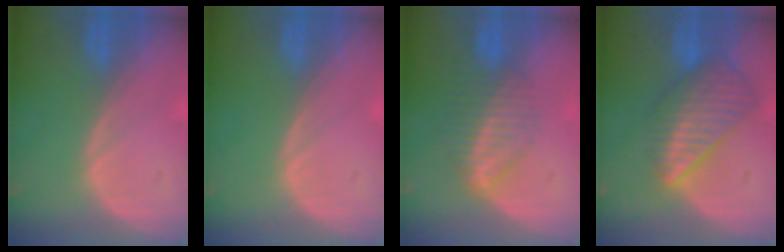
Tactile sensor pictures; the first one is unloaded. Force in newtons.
{"total": 0.0}
{"total": 6.9, "press": 6.0, "slide": 3.5}
{"total": 8.4, "press": 7.5, "slide": 3.8}